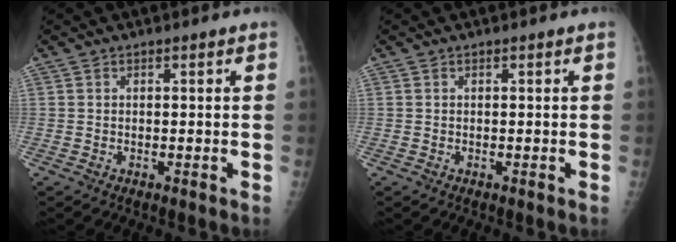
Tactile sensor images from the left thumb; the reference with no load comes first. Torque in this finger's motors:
{"motor_torque": [0.02, 0.02, -0.01, -0.03, 0.00]}